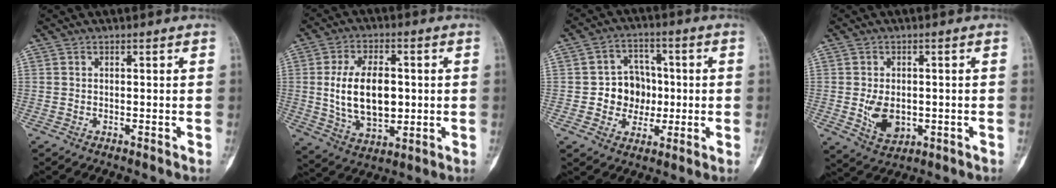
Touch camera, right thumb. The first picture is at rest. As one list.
[{"total": 14.1, "force": [0.6, 8.4, 11.4], "torque": [-0.180, -0.003, 0.020]}, {"total": 9.1, "force": [-0.6, 8.0, 4.3], "torque": [-0.015, 0.018, -0.013]}, {"total": 6.5, "force": [-0.8, 4.4, 4.8], "torque": [-0.065, -0.006, -0.003]}]